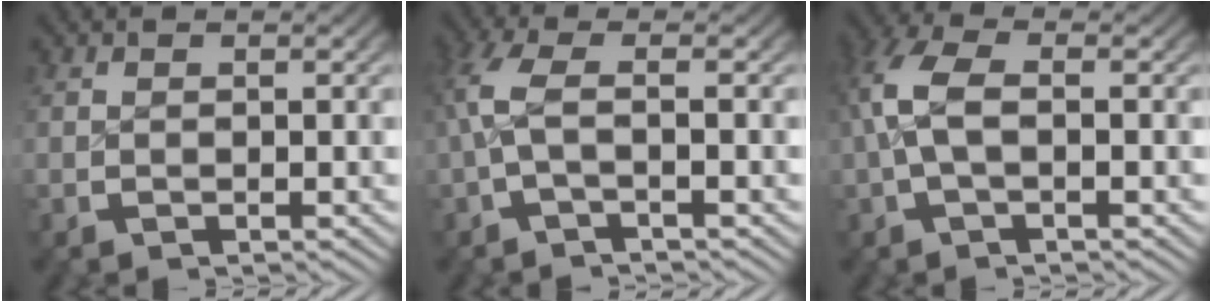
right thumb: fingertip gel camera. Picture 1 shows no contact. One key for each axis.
{"total": 3.4, "fx": -0.2, "fy": 1.2, "fz": 3.2, "tx": -0.090, "ty": -0.002, "tz": 0.000}
{"total": 4.8, "fx": 0.3, "fy": 2.6, "fz": 4.1, "tx": -0.107, "ty": -0.004, "tz": 0.010}